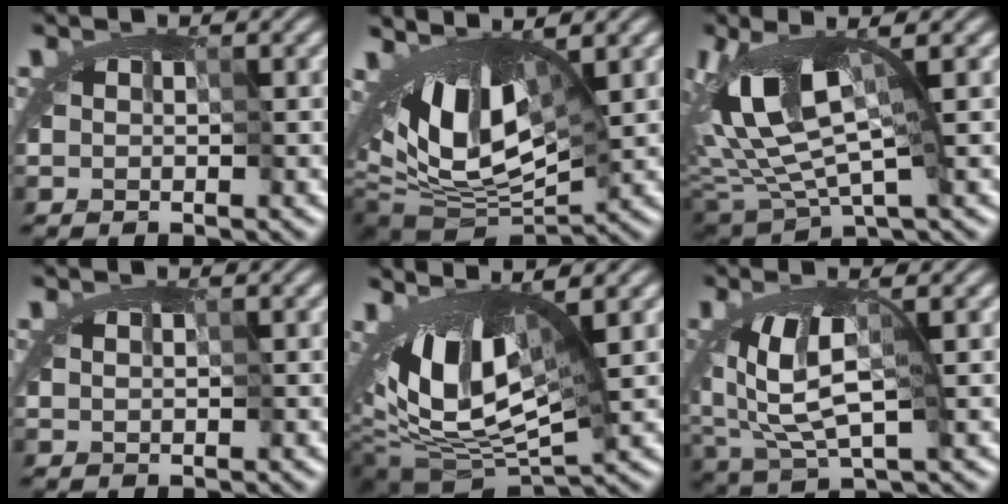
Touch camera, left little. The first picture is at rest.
{"total": 11.5, "force": [0.8, 4.6, 10.6], "torque": [-0.150, 0.000, 0.023]}
{"total": 7.5, "force": [-0.2, 2.8, 6.9], "torque": [-0.146, -0.005, -0.010]}
{"total": 0.0}
{"total": 10.2, "force": [1.8, 4.4, 9.1], "torque": [-0.152, 0.001, 0.032]}
{"total": 4.4, "force": [-0.4, 2.0, 3.9], "torque": [-0.083, -0.012, -0.008]}